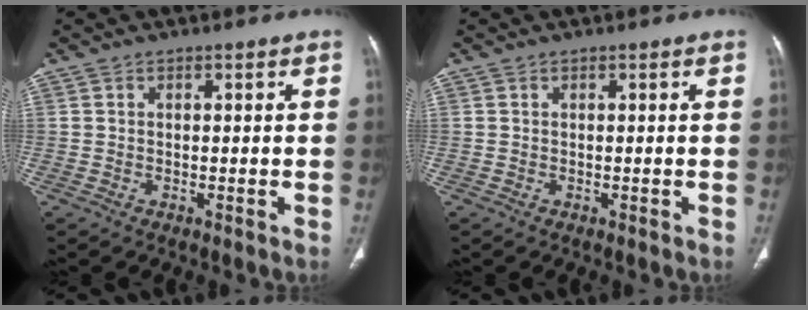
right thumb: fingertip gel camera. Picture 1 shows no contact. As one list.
[{"total": 0.0}]